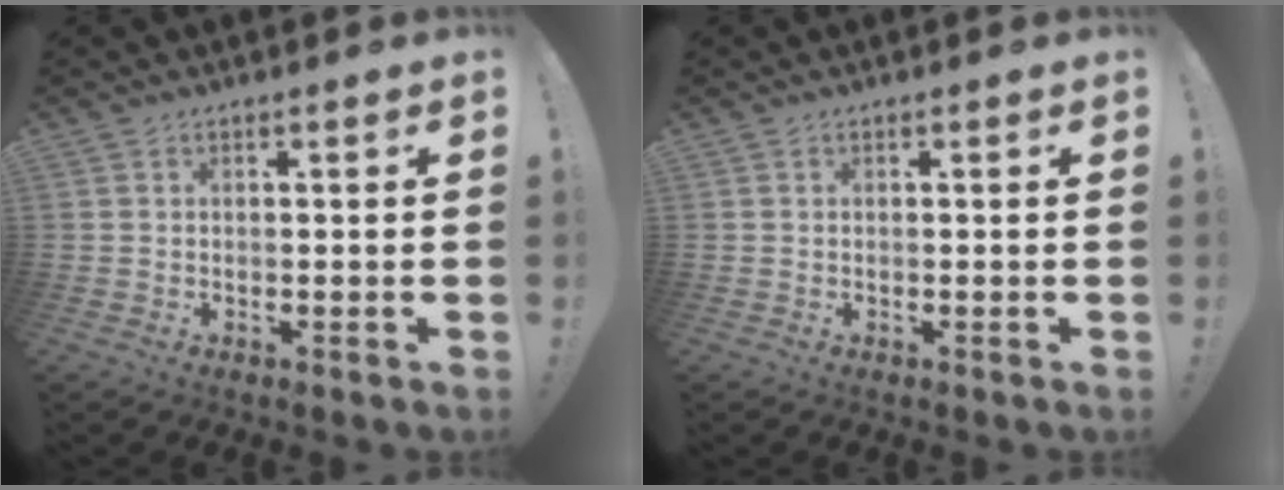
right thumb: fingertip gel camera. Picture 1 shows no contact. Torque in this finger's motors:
{"motor_torque": [-0.01, 0.01, 0.00, 0.00, 0.00]}